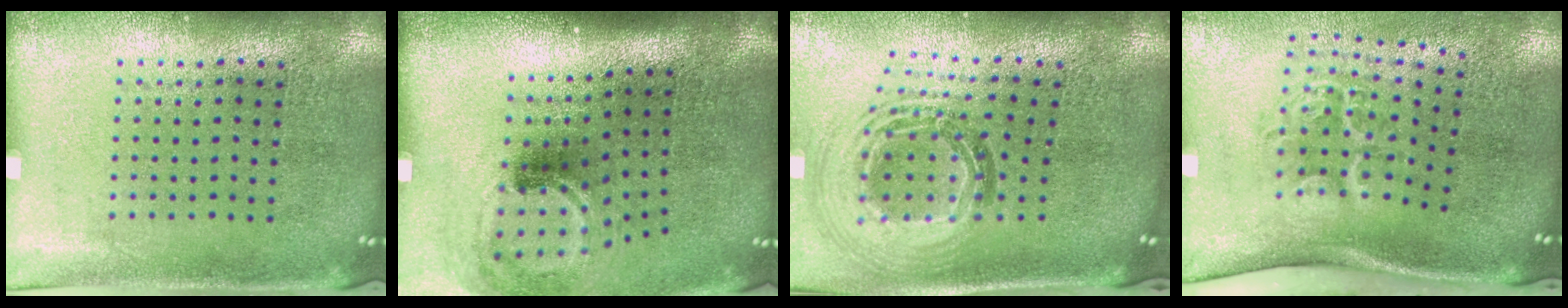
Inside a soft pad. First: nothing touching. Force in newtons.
{"total": 1.8, "press": 1.2, "slide": 1.4}
{"total": 1.4, "press": 1.2, "slide": 0.7}
{"total": 2.1, "press": 1.3, "slide": 1.6}